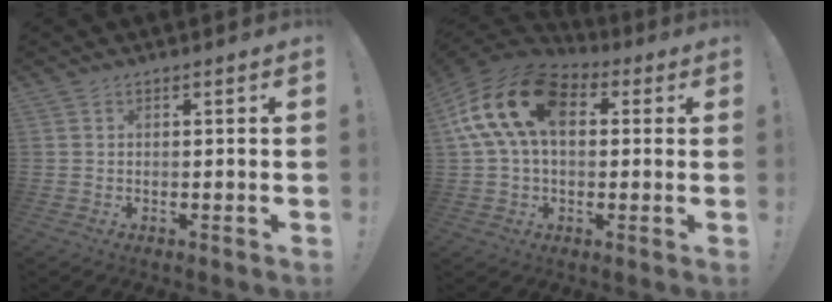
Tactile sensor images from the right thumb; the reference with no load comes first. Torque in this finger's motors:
{"motor_torque": [2.53, 2.48, 0.50, -0.07, 0.49]}